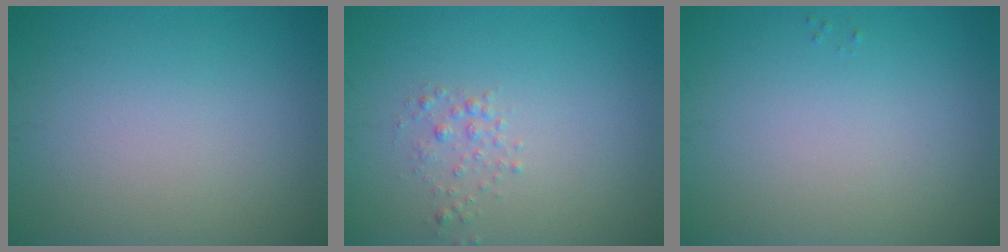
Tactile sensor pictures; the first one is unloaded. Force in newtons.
{"total": 1.1, "press": 1.1, "slide": 0.1}
{"total": 0.0}